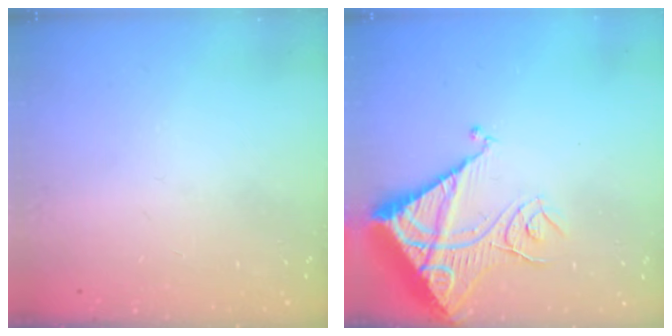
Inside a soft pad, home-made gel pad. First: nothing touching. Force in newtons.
{"total": 15.5, "press": 15.4, "slide": 1.6}